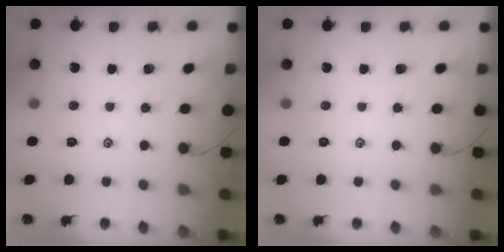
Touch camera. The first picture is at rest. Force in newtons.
{"total": 0.0}